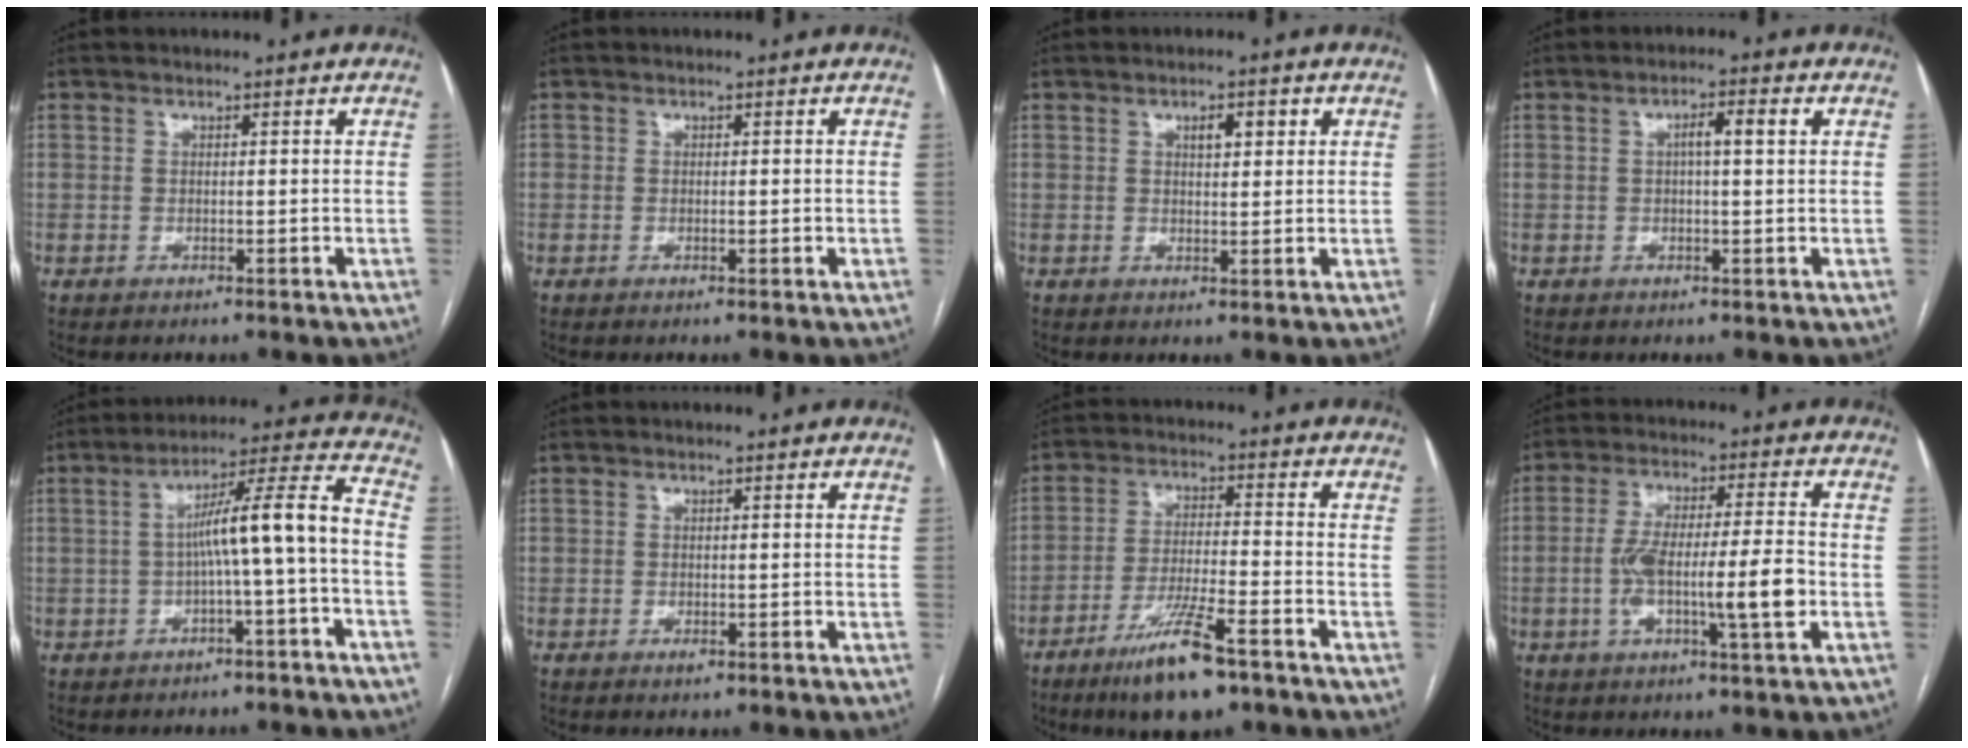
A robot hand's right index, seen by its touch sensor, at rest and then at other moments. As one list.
[{"total": 0.9, "force": [-0.2, 0.5, 0.8], "torque": [-0.010, 0.002, 0.000]}, {"total": 3.0, "force": [1.3, 1.1, 2.5], "torque": [-0.040, 0.004, 0.020]}, {"total": 3.5, "force": [0.8, 0.4, 3.4], "torque": [-0.058, 0.010, 0.012]}, {"total": 10.0, "force": [-1.8, -0.3, 9.8], "torque": [-0.151, 0.034, -0.026]}, {"total": 0.6, "force": [-0.4, 0.3, 0.4], "torque": [-0.004, 0.000, -0.004]}, {"total": 10.5, "force": [-6.9, 1.3, 7.9], "torque": [-0.151, -0.022, -0.118]}, {"total": 11.7, "force": [-2.3, 1.0, 11.4], "torque": [-0.204, 0.009, -0.040]}]